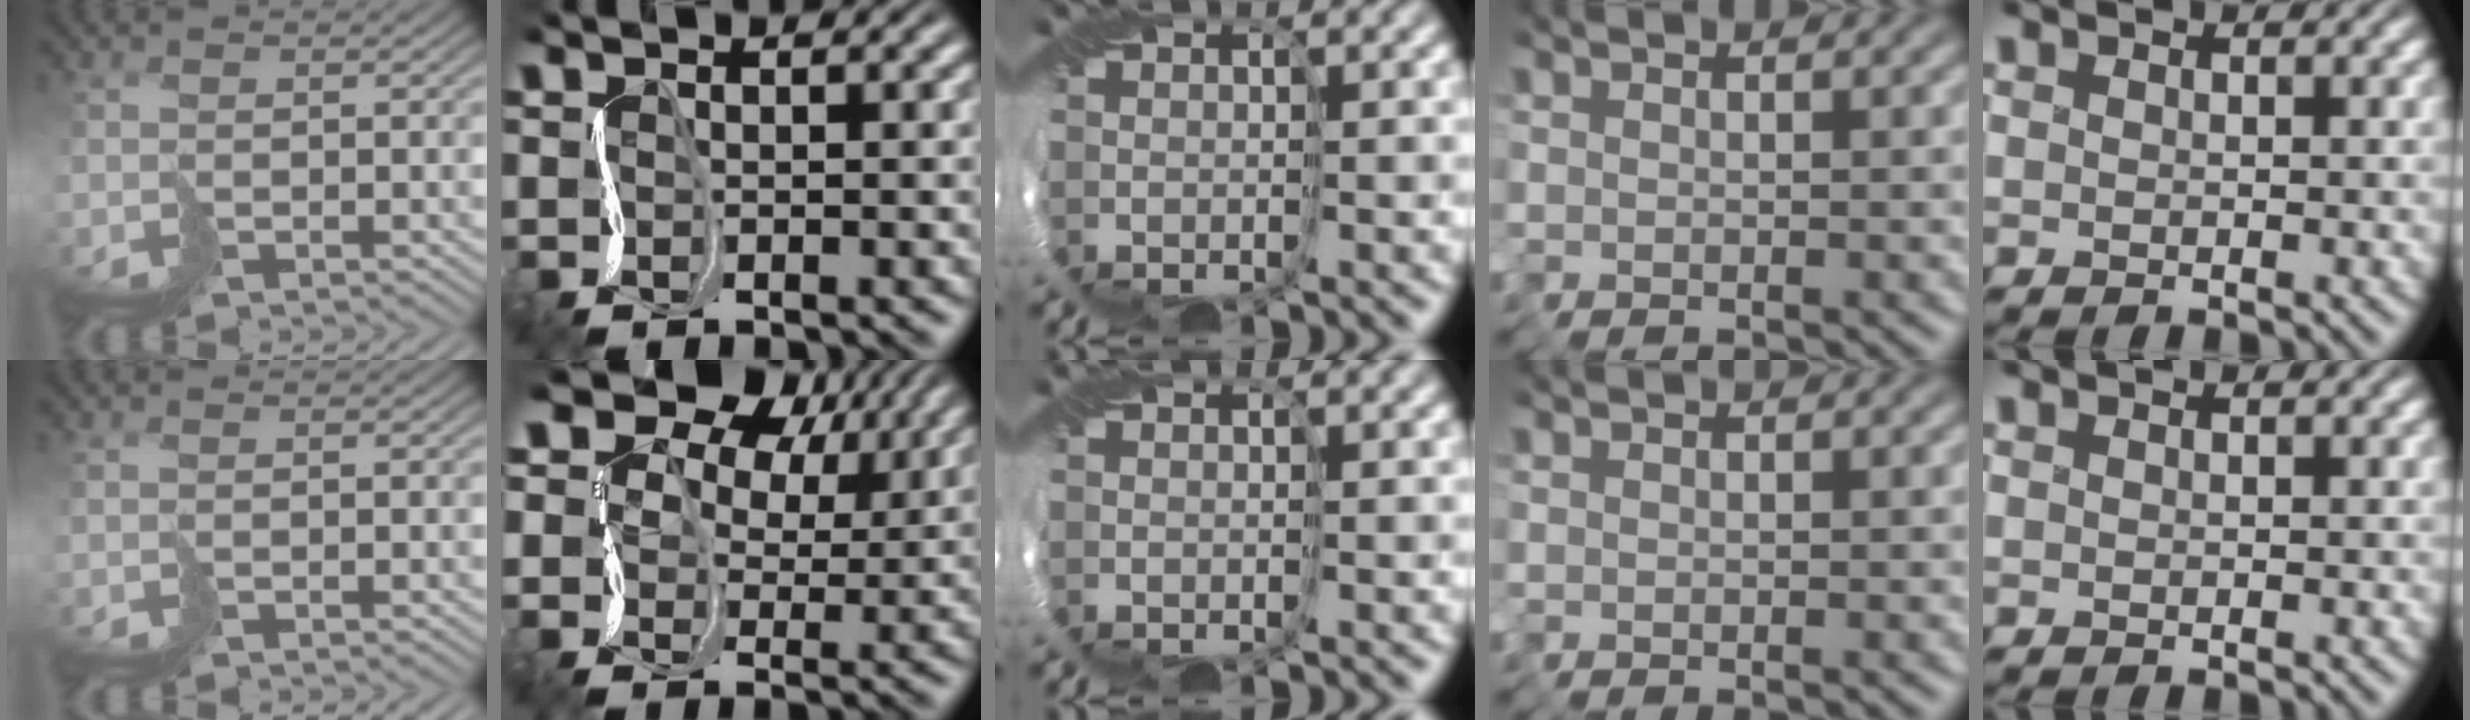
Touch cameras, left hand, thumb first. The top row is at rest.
{"index": {"total": 12.3, "force": [7.2, 7.6, 6.4], "torque": [-0.142, 0.037, 0.110]}}